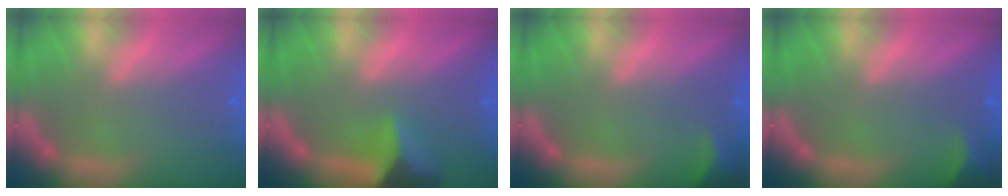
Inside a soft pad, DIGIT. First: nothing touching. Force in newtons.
{"total": 6.0}
{"total": 2.9}
{"total": 2.9}